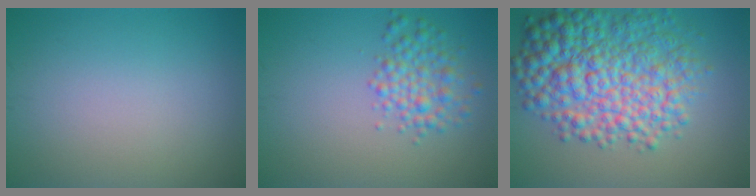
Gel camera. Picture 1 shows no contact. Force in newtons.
{"total": 3.2, "press": 3.2, "slide": 0.0}
{"total": 9.9, "press": 9.9, "slide": 0.1}